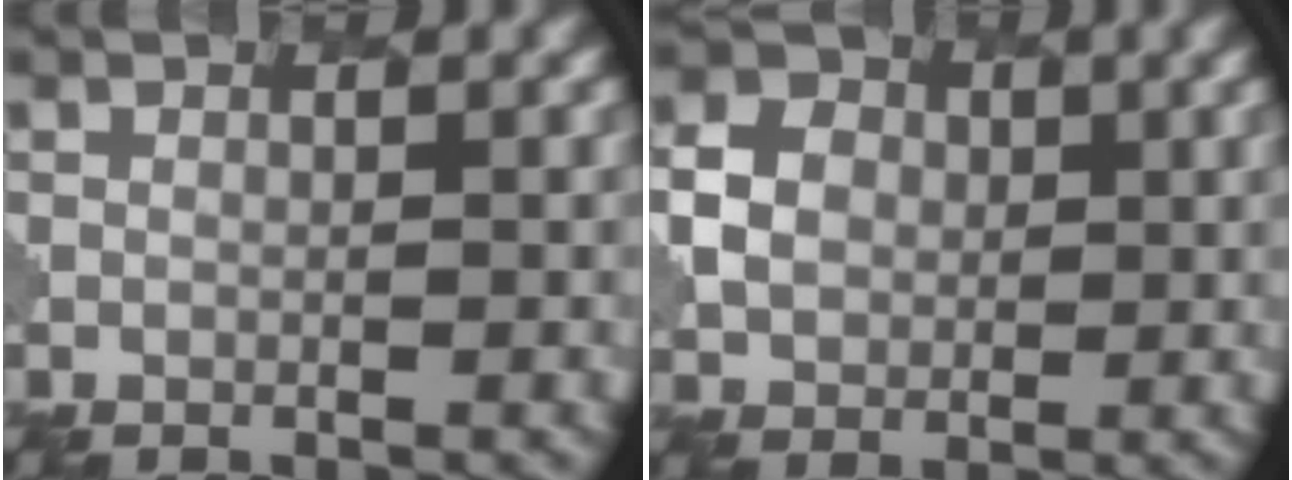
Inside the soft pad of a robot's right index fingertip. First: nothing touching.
{"total": 3.4, "force": [0.5, 3.1, 1.4], "torque": [-0.025, 0.006, 0.006]}